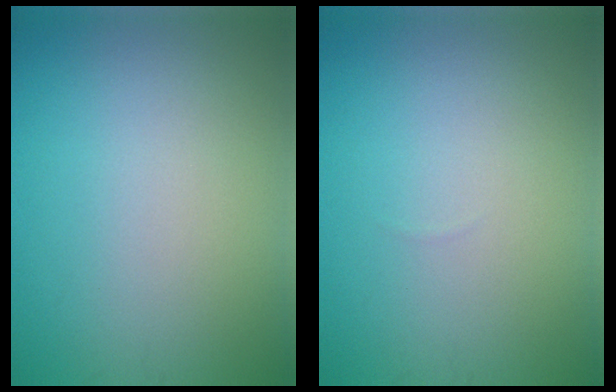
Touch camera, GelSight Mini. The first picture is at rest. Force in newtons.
{"total": 0.0}